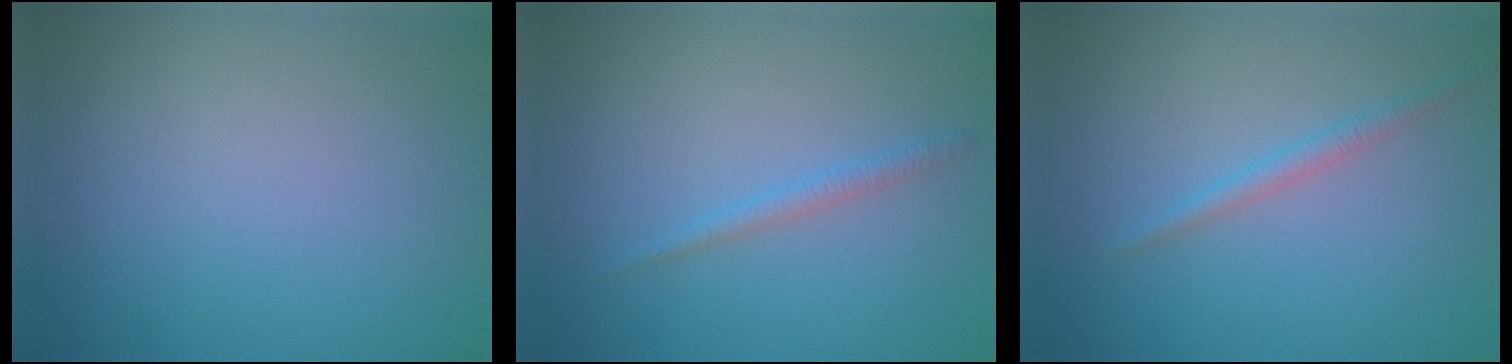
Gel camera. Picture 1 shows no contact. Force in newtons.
{"total": 1.2, "press": 1.2, "slide": 0.0}
{"total": 1.3, "press": 1.3, "slide": 0.0}